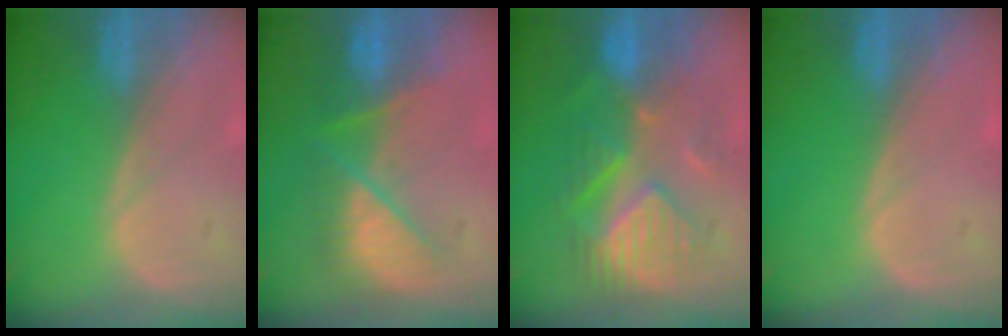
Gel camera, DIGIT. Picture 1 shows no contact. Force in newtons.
{"total": 7.5, "press": 7.2, "slide": 1.8}
{"total": 9.0, "press": 8.9, "slide": 0.9}
{"total": 0.0}